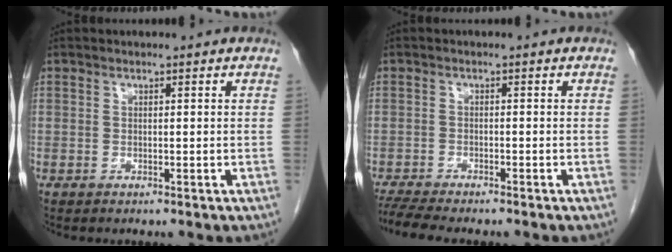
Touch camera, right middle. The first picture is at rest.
{"total": 6.6, "force": [-5.9, 0.4, 2.9], "torque": [-0.050, -0.013, -0.096]}